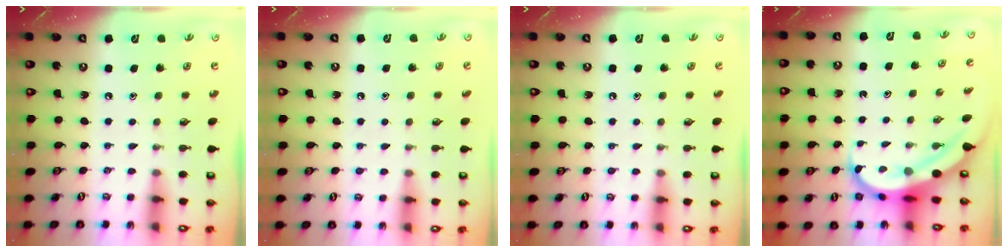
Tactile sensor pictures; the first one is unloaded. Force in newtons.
{"total": 3.6, "press": 3.6, "slide": 0.4}
{"total": 2.9, "press": 2.8, "slide": 0.4}
{"total": 6.9, "press": 6.7, "slide": 1.6}